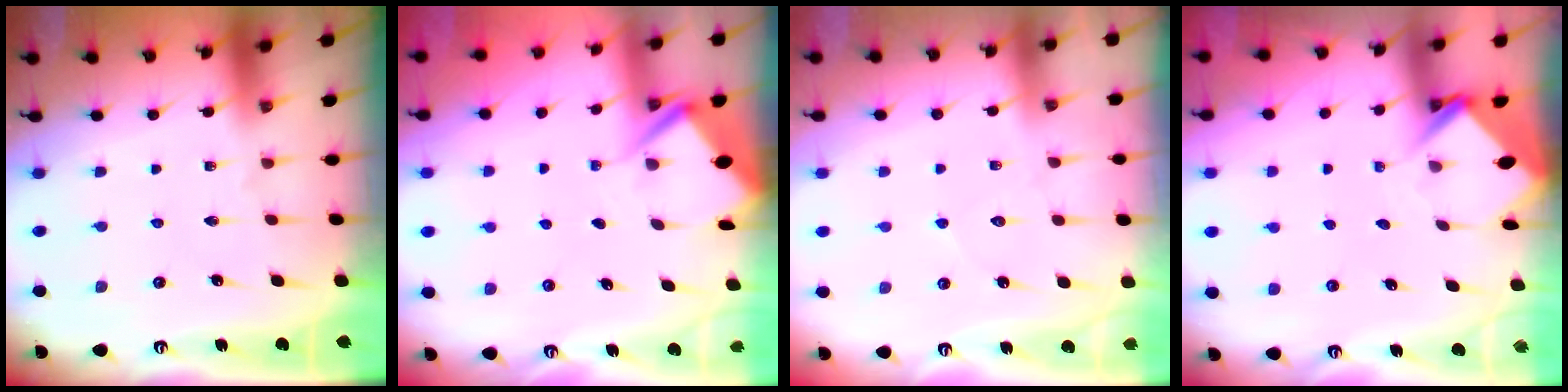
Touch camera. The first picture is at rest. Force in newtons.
{"total": 3.8, "press": 3.8, "slide": 0.4}
{"total": 5.3, "press": 5.3, "slide": 0.6}
{"total": 3.9, "press": 3.9, "slide": 0.4}